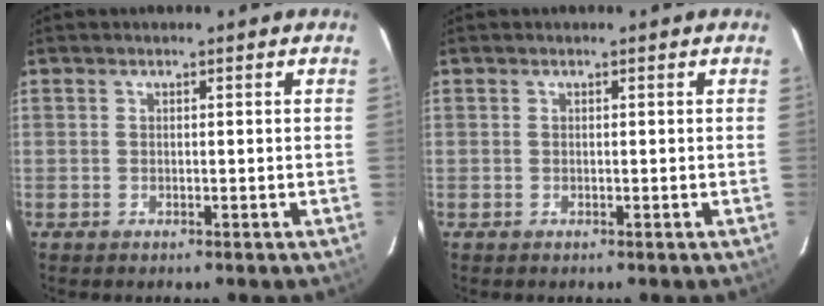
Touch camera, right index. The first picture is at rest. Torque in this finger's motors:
{"motor_torque": [0.45, 0.45, 0.04, 0.00]}